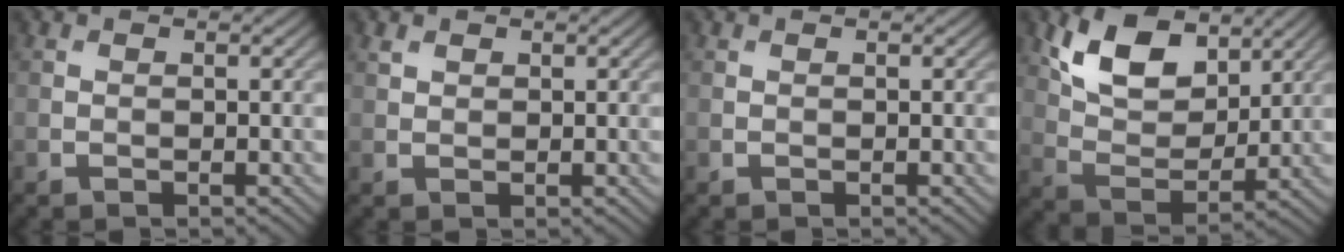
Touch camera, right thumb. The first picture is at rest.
{"total": 1.1, "force": [0.8, 0.7, 0.4], "torque": [-0.011, -0.001, 0.017]}
{"total": 0.0}
{"total": 10.4, "force": [5.6, 5.8, 6.5], "torque": [-0.142, -0.003, 0.104]}